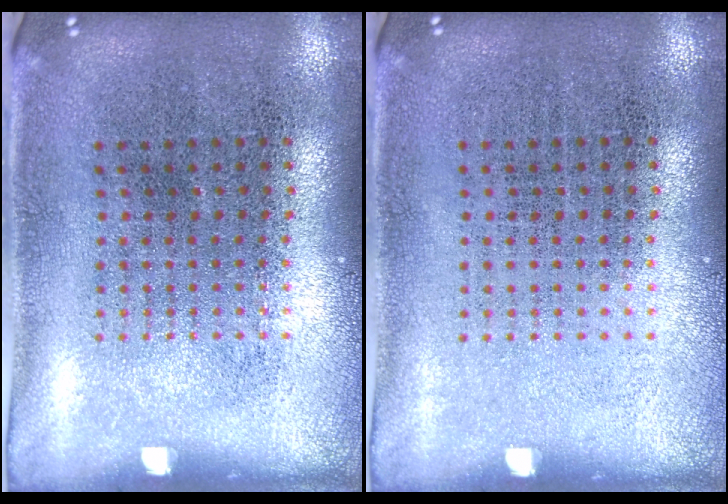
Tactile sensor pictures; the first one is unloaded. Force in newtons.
{"total": 0.0}